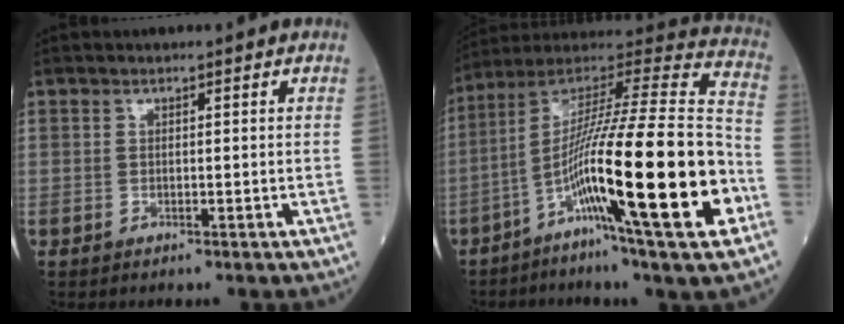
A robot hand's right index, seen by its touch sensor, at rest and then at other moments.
{"total": 28.1, "force": [-8.3, 0.8, 26.8], "torque": [-0.429, -0.030, -0.154]}